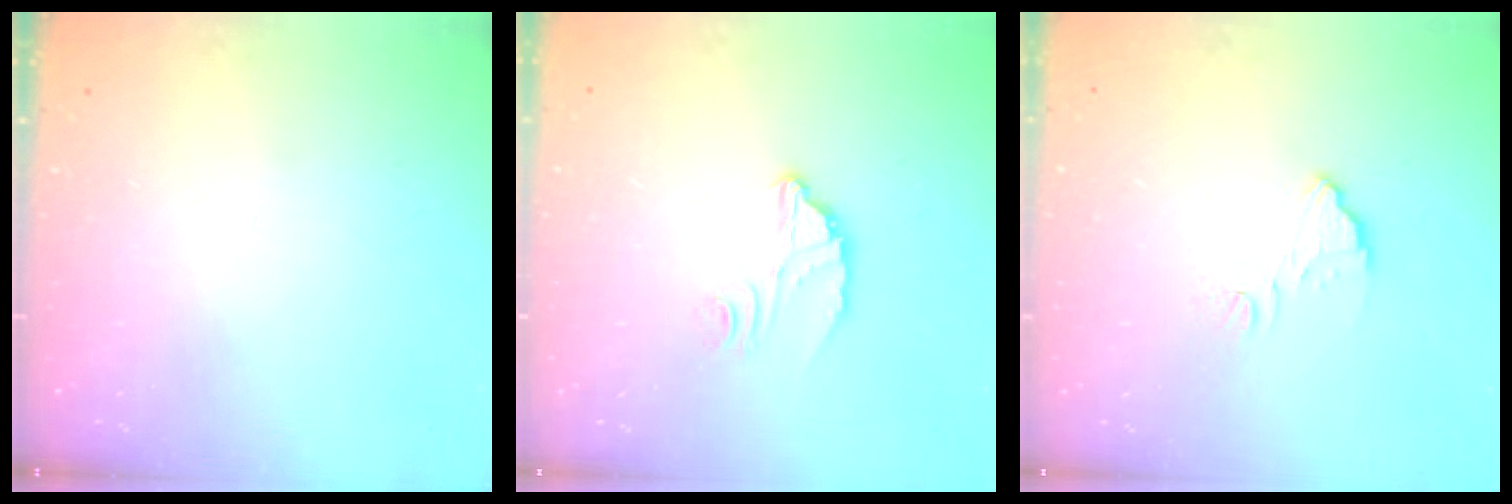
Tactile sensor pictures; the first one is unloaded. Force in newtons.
{"total": 3.7, "press": 3.7, "slide": 0.2}
{"total": 5.9, "press": 5.9, "slide": 0.4}